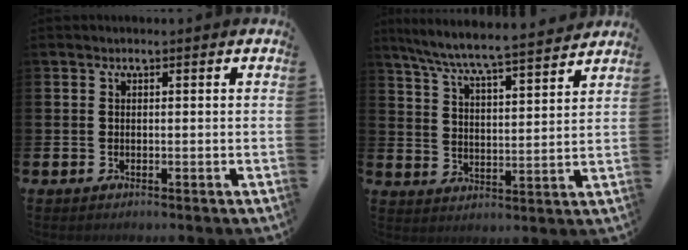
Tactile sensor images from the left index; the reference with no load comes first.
{"total": 7.1, "force": [6.7, -0.1, 2.3], "torque": [-0.077, -0.050, 0.116]}